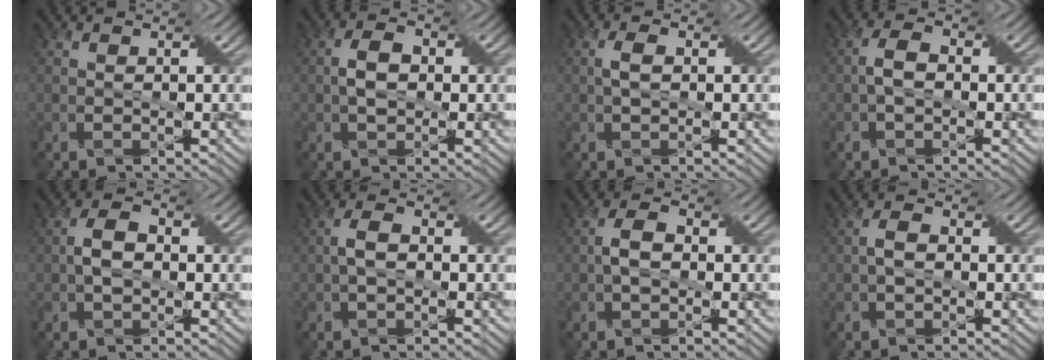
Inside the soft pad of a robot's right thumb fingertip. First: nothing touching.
{"total": 3.2, "force": [-0.1, 2.0, 2.5], "torque": [-0.055, 0.003, -0.003]}
{"total": 1.9, "force": [0.1, 0.9, 1.6], "torque": [-0.038, 0.006, 0.002]}
{"total": 2.6, "force": [-0.5, 1.4, 2.2], "torque": [-0.047, 0.007, -0.012]}
{"total": 3.4, "force": [-0.4, 2.1, 2.7], "torque": [-0.058, 0.005, -0.010]}
{"total": 2.2, "force": [-0.3, 1.1, 1.9], "torque": [-0.044, 0.008, -0.007]}
{"total": 2.9, "force": [-0.5, 1.7, 2.3], "torque": [-0.049, 0.006, -0.011]}
{"total": 1.9, "force": [-0.3, 1.0, 1.5], "torque": [-0.034, 0.007, -0.009]}